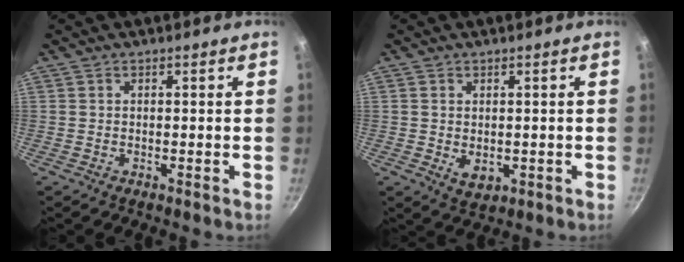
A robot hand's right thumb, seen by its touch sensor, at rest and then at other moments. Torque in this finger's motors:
{"motor_torque": [-0.43, 0.36, -0.23, 0.13, 0.02]}